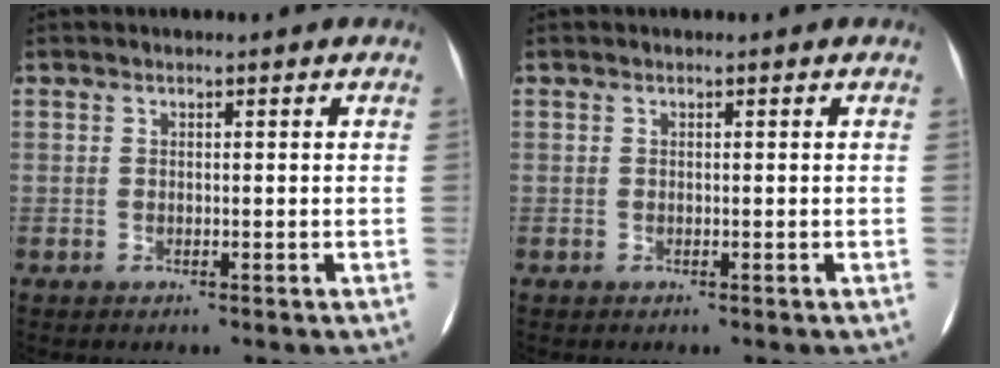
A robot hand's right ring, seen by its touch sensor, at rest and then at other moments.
{"total": 0.0}